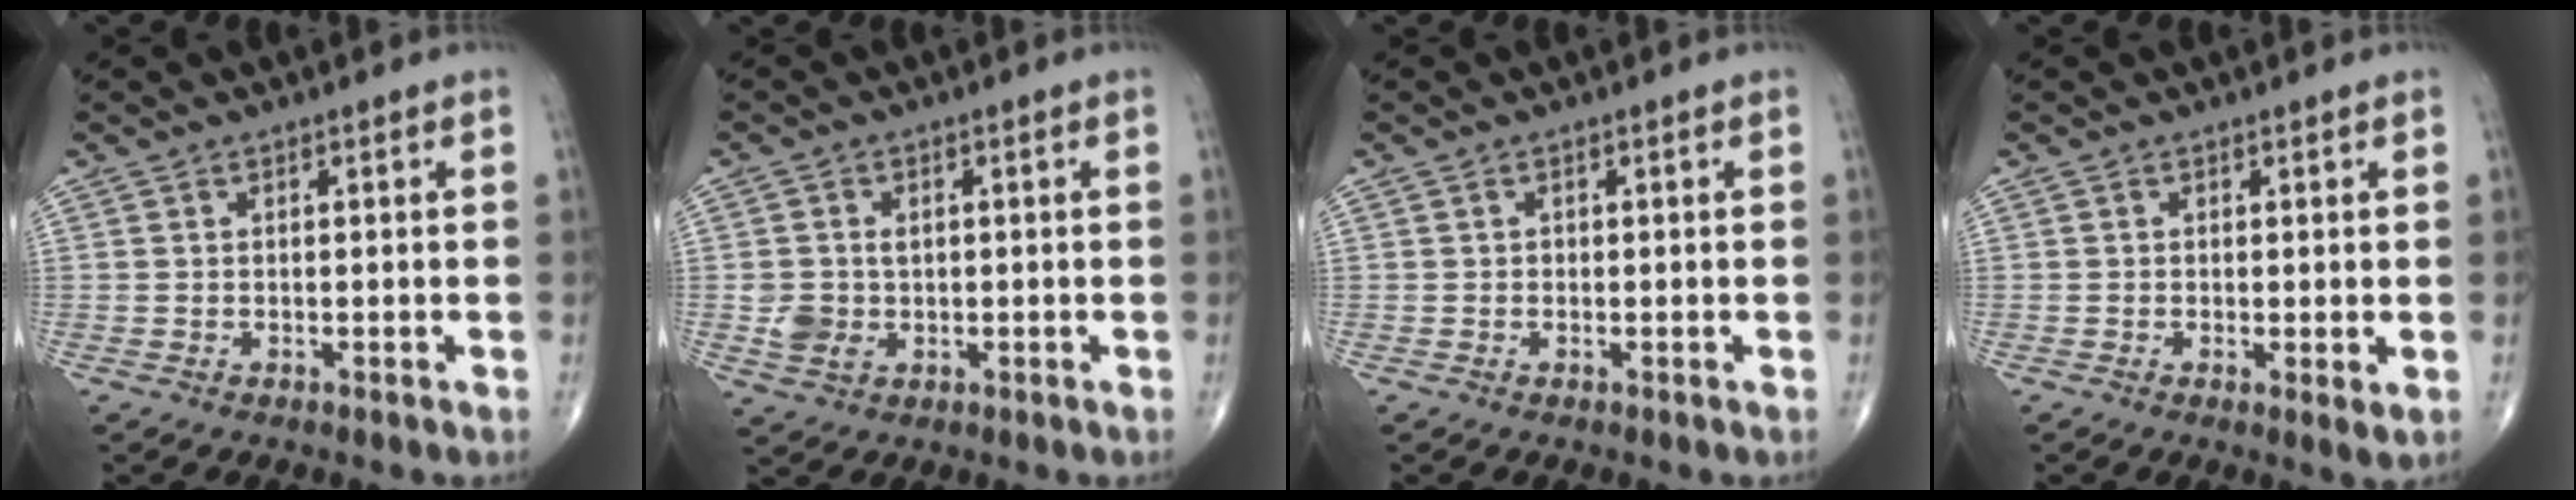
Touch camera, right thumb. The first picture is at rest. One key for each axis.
{"total": 4.8, "fx": -0.1, "fy": 3.8, "fz": 2.9, "tx": -0.045, "ty": 0.000, "tz": 0.008}
{"total": 0.0}
{"total": 2.0, "fx": 0.0, "fy": 0.5, "fz": 1.9, "tx": -0.032, "ty": -0.009, "tz": -0.003}